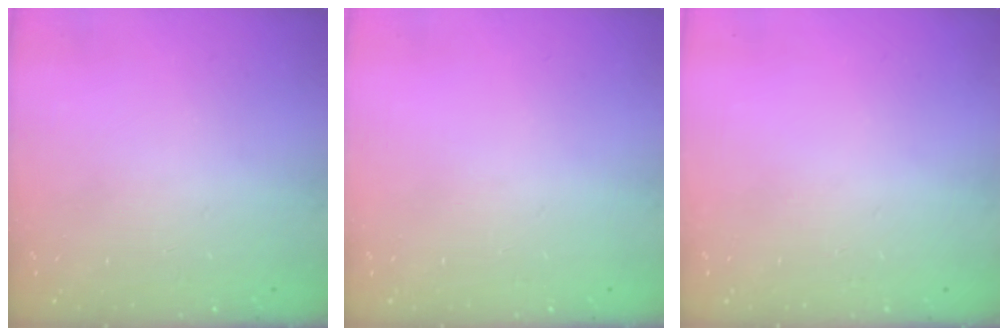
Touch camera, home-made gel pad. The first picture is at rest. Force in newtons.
{"total": 0.0}
{"total": 0.0}